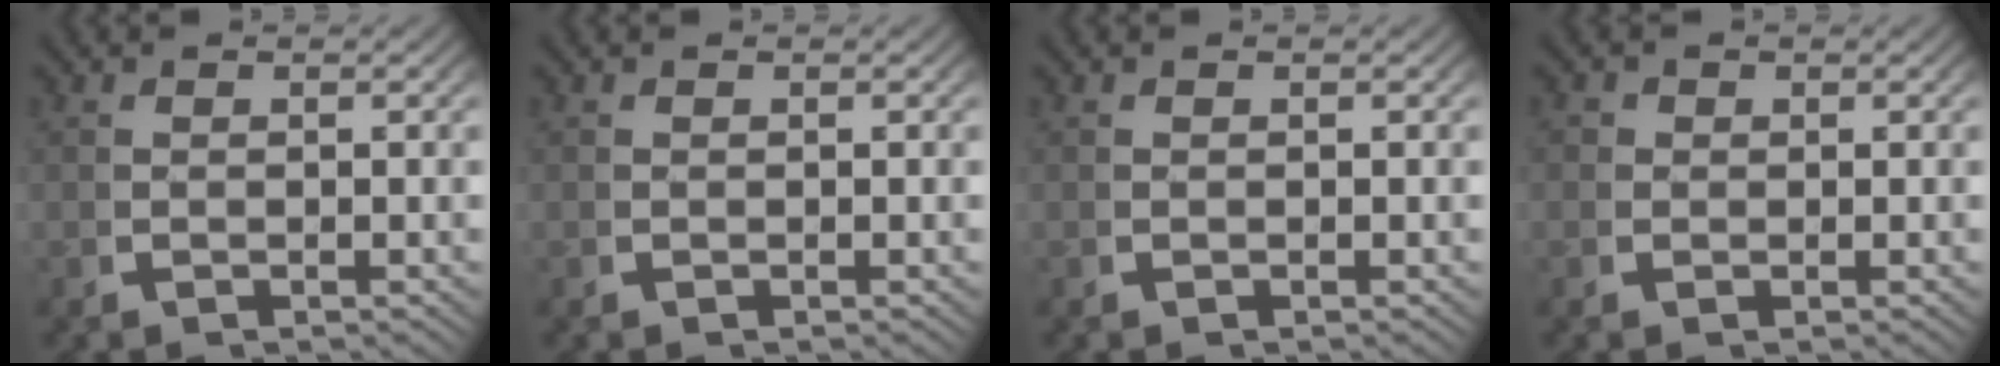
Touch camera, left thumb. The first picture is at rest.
{"total": 0.0}
{"total": 0.0}
{"total": 1.2, "force": [0.2, 1.2, 0.3], "torque": [-0.007, -0.007, 0.002]}